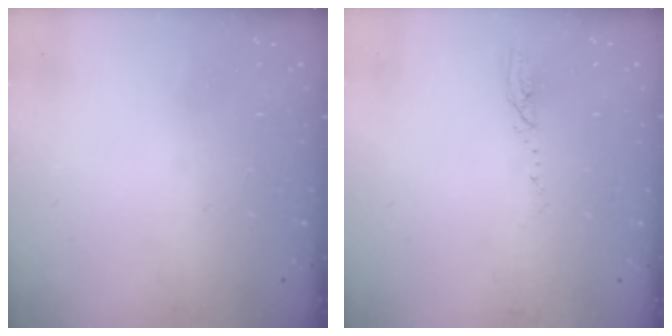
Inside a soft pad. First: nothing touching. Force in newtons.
{"total": 2.6, "press": 2.6, "slide": 0.3}